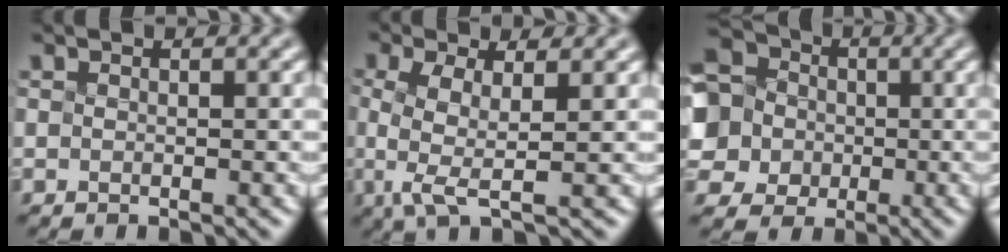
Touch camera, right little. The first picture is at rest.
{"total": 2.0, "force": [-1.4, -0.5, 1.4], "torque": [-0.059, -0.017, 0.000]}
{"total": 9.2, "force": [-2.2, 8.7, 2.1], "torque": [-0.111, 0.008, -0.038]}